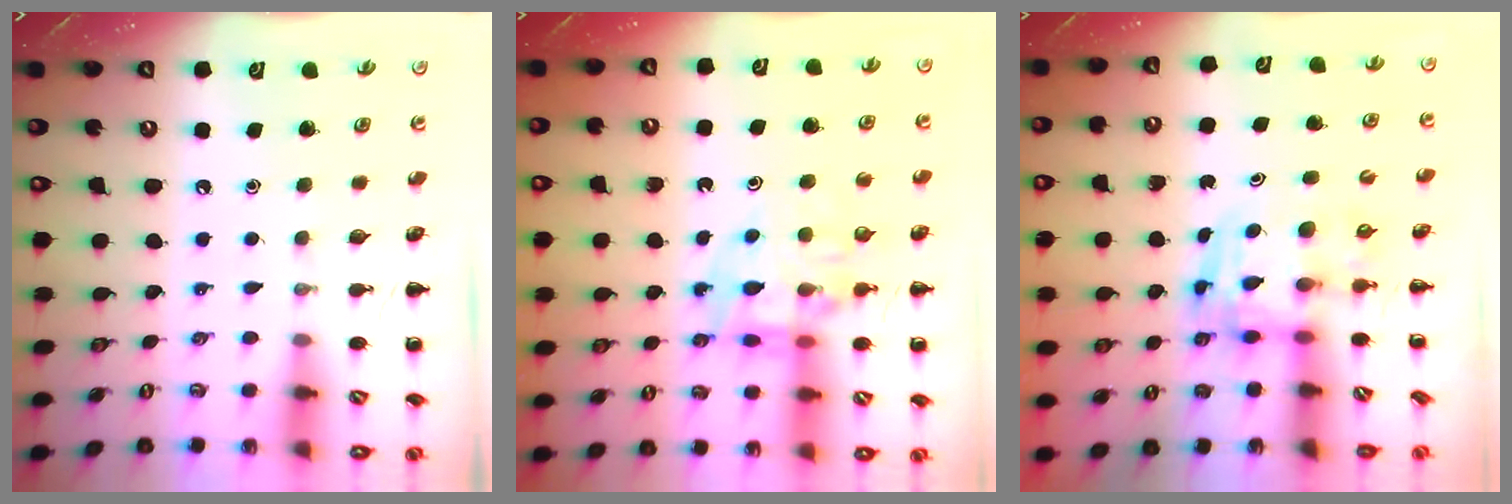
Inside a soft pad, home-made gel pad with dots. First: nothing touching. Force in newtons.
{"total": 10.5, "press": 10.1, "slide": 2.8}
{"total": 3.6, "press": 3.5, "slide": 0.6}